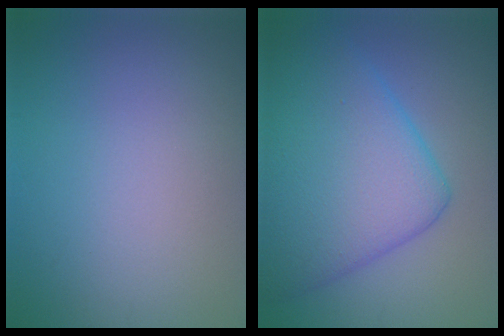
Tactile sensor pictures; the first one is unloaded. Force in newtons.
{"total": 9.8, "press": 9.8, "slide": 0.4}